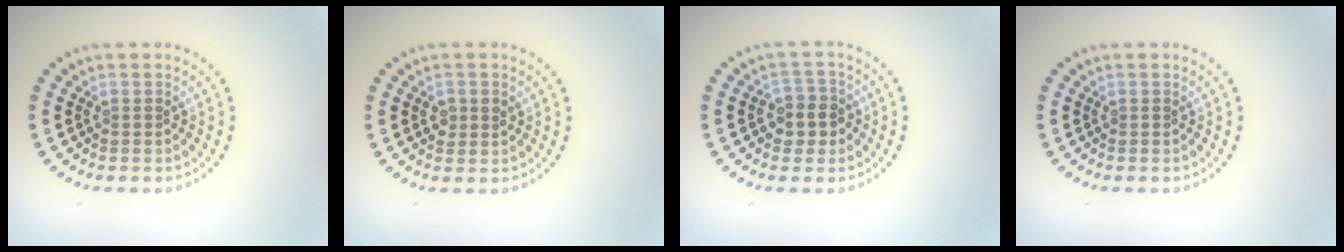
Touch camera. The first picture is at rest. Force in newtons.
{"total": 1.4, "press": 1.4, "slide": 0.2}
{"total": 2.6, "press": 2.4, "slide": 1.1}
{"total": 0.0}